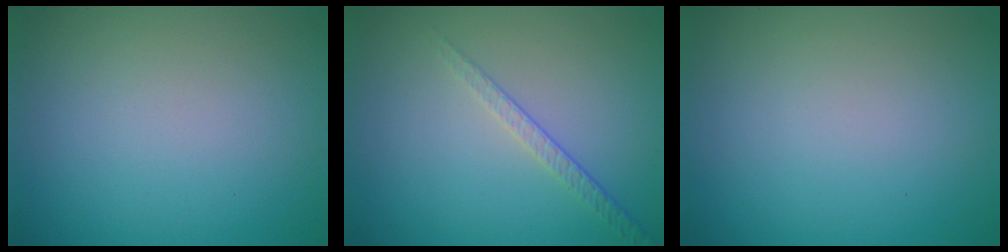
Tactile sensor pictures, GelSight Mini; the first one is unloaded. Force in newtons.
{"total": 1.6, "press": 1.0, "slide": 1.3}
{"total": 0.0}